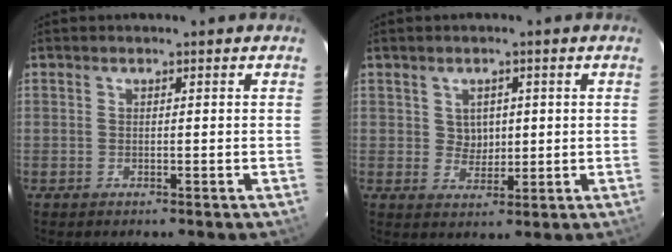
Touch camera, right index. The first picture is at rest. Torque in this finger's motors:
{"motor_torque": [-0.13, -0.02, -0.06, 0.00]}